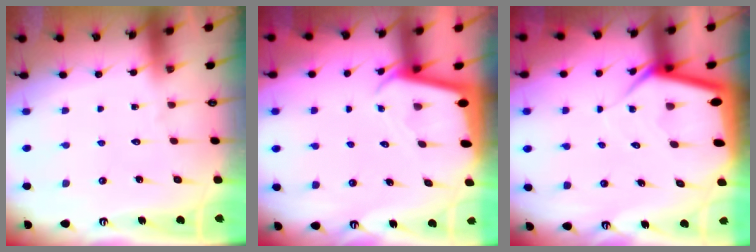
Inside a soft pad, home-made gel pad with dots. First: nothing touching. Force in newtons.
{"total": 2.1, "press": 2.1, "slide": 0.2}
{"total": 7.0, "press": 7.0, "slide": 0.7}